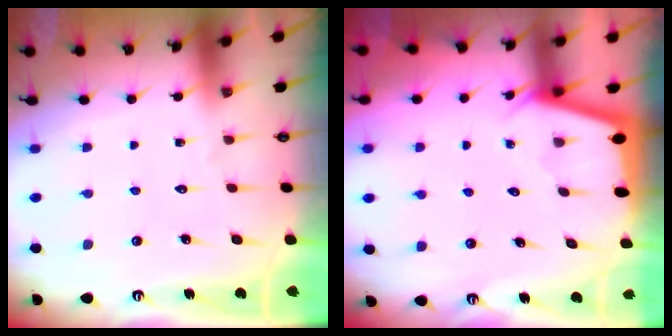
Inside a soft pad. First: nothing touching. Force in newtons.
{"total": 2.7, "press": 2.7, "slide": 0.2}